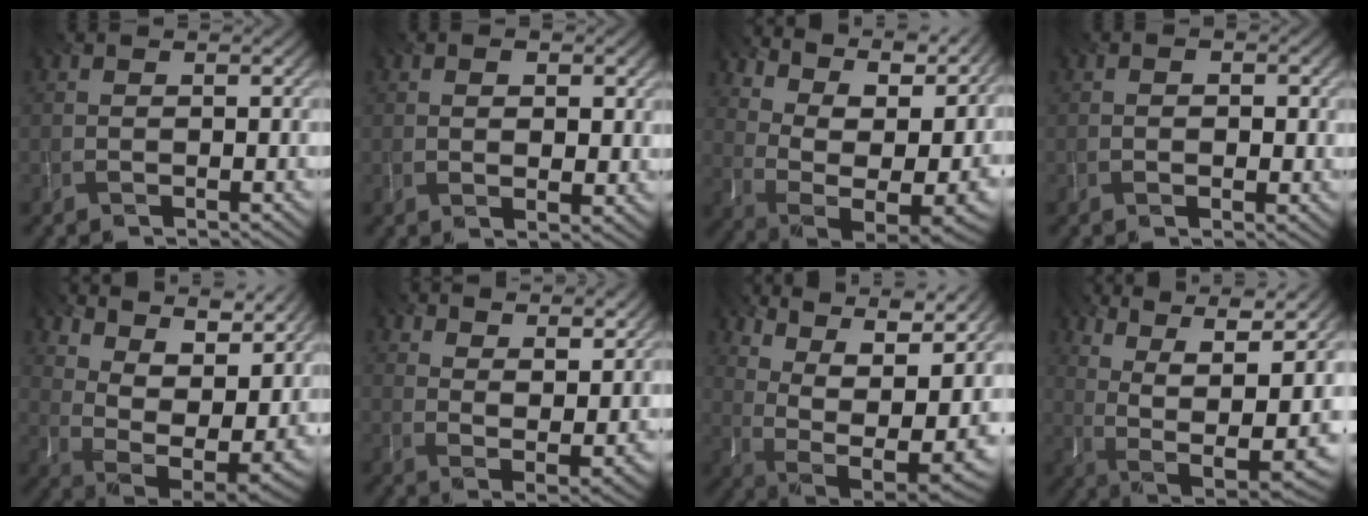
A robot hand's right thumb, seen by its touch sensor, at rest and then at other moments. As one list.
[{"total": 3.7, "force": [1.0, 1.9, 3.0], "torque": [-0.045, -0.008, 0.016]}, {"total": 15.9, "force": [8.5, 7.2, 11.4], "torque": [-0.113, 0.052, 0.146]}, {"total": 1.8, "force": [-0.1, 1.2, 1.3], "torque": [-0.020, -0.005, 0.002]}, {"total": 16.4, "force": [9.2, 6.9, 11.7], "torque": [-0.128, 0.060, 0.156]}, {"total": 11.3, "force": [8.6, 3.7, 6.3], "torque": [-0.113, -0.009, 0.121]}, {"total": 15.2, "force": [6.9, 7.0, 11.6], "torque": [-0.169, 0.028, 0.119]}, {"total": 16.1, "force": [6.4, 7.8, 12.5], "torque": [-0.214, 0.028, 0.122]}]